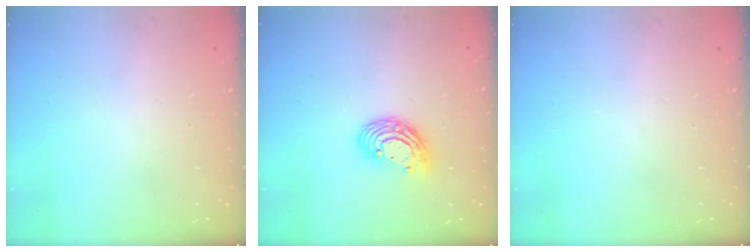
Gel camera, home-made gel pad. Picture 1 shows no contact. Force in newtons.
{"total": 10.8, "press": 10.8, "slide": 0.9}
{"total": 0.0}